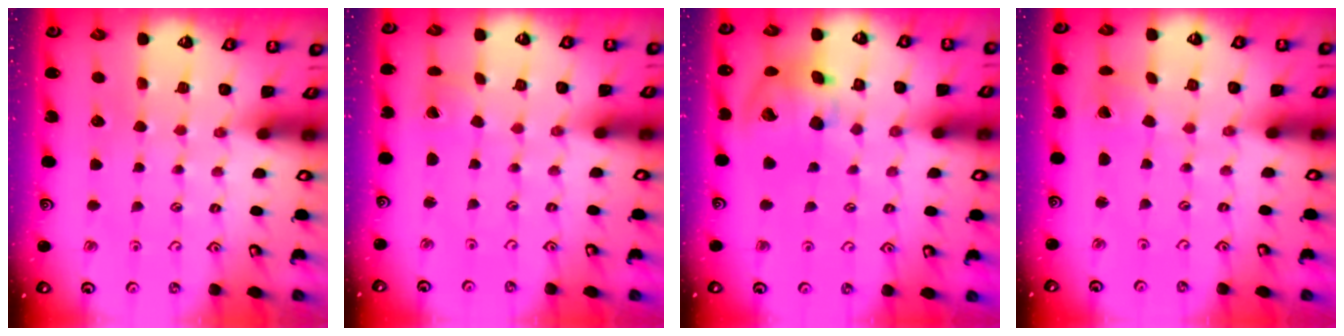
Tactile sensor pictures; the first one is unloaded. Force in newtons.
{"total": 2.8, "press": 2.8, "slide": 0.2}
{"total": 17.4, "press": 17.2, "slide": 2.6}
{"total": 0.8, "press": 0.8, "slide": 0.0}